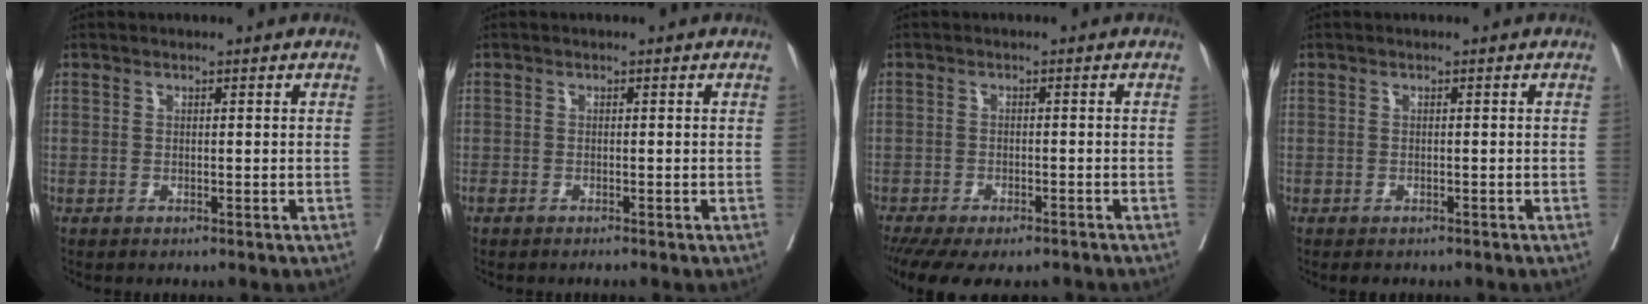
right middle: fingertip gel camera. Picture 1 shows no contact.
{"total": 1.1, "force": [-0.9, 0.2, 0.5], "torque": [-0.012, -0.004, -0.016]}
{"total": 12.5, "force": [-10.1, 4.2, 6.1], "torque": [-0.124, -0.016, -0.137]}
{"total": 2.1, "force": [-1.8, 0.9, 0.7], "torque": [-0.006, -0.004, -0.021]}